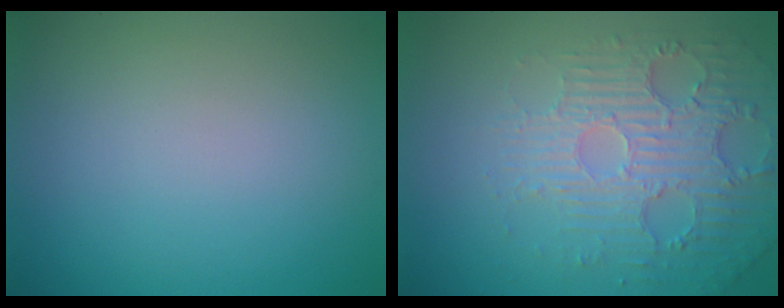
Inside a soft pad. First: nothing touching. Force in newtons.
{"total": 4.5, "press": 3.7, "slide": 2.6}